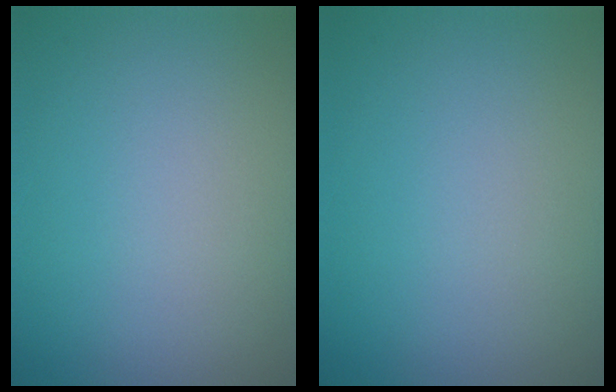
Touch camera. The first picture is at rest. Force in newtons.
{"total": 0.0}